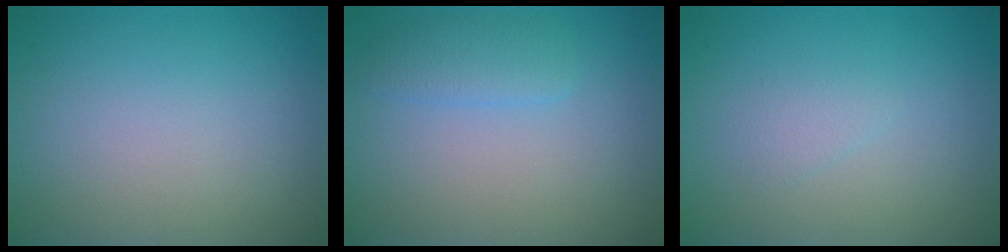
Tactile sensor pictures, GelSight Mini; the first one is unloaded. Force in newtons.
{"total": 1.9, "press": 1.9, "slide": 0.2}
{"total": 0.9, "press": 0.9, "slide": 0.1}